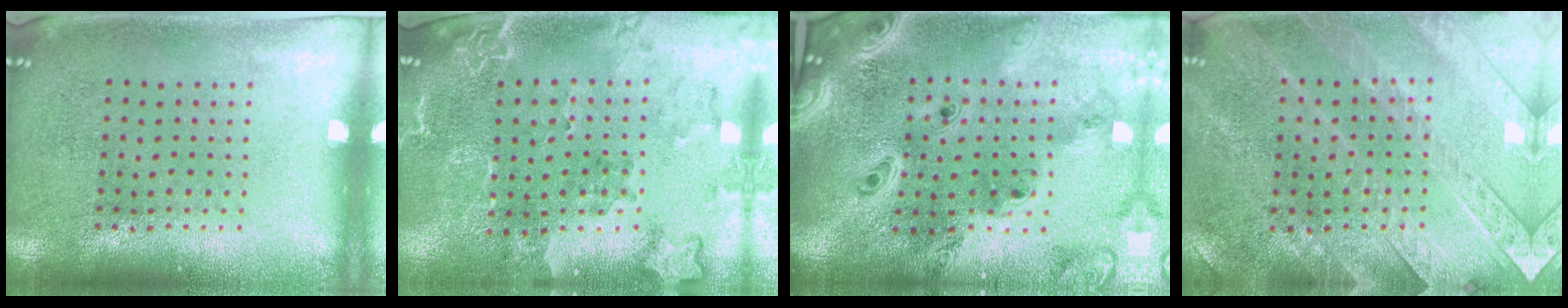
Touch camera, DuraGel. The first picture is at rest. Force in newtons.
{"total": 2.2, "press": 1.9, "slide": 1.1}
{"total": 4.1, "press": 3.1, "slide": 2.6}
{"total": 2.9, "press": 2.7, "slide": 1.1}